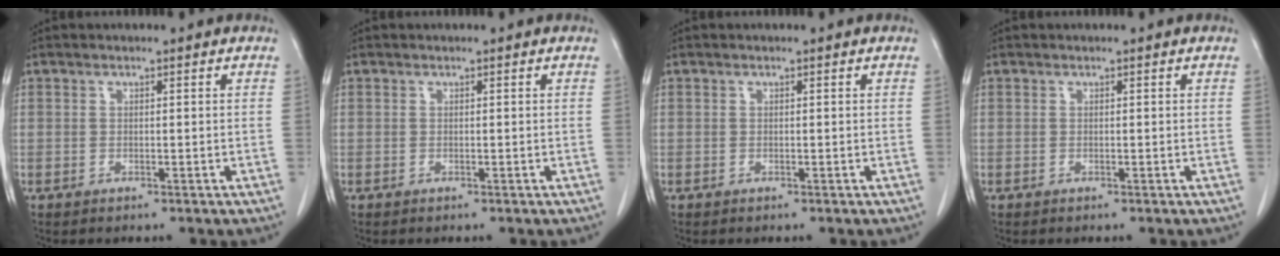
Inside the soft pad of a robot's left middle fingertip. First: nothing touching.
{"total": 0.0}
{"total": 0.0}
{"total": 0.0}